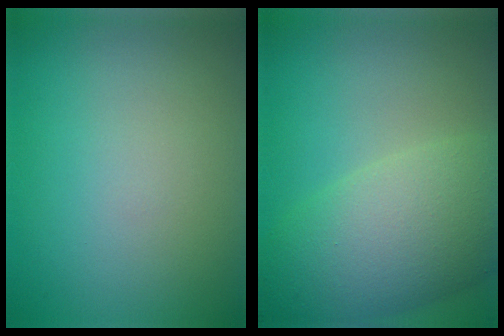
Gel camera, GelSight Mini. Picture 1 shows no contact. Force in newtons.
{"total": 8.9, "press": 8.9, "slide": 0.3}